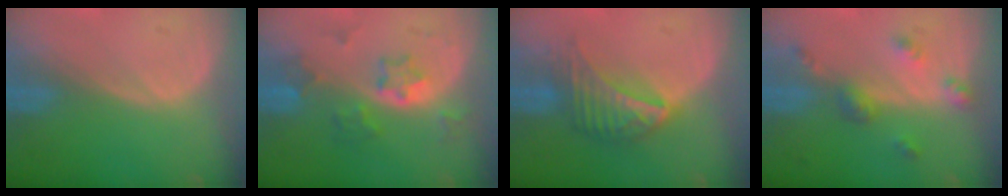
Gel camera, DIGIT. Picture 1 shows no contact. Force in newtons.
{"total": 5.8, "press": 5.3, "slide": 2.4}
{"total": 7.4, "press": 6.5, "slide": 3.6}
{"total": 5.0, "press": 4.4, "slide": 2.3}